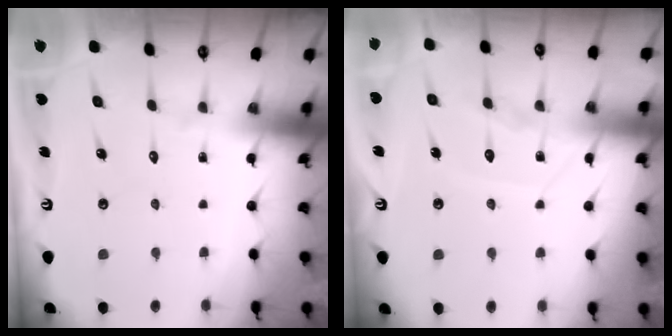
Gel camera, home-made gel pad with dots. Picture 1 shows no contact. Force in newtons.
{"total": 9.8, "press": 9.8, "slide": 0.8}